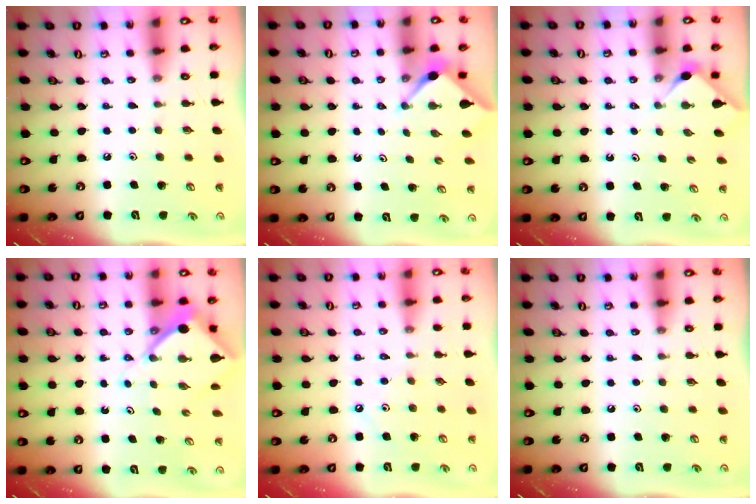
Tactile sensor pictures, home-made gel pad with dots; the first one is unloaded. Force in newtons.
{"total": 3.1, "press": 3.1, "slide": 0.3}
{"total": 3.2, "press": 3.1, "slide": 0.6}
{"total": 7.5, "press": 7.5, "slide": 0.8}
{"total": 2.1, "press": 2.1, "slide": 0.4}
{"total": 0.0}